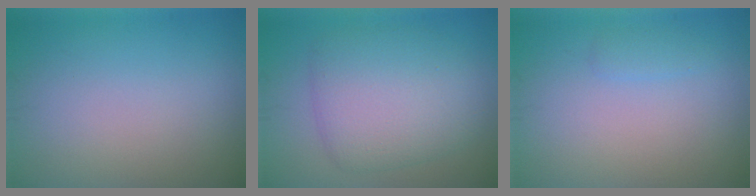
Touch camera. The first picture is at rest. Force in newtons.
{"total": 6.4, "press": 6.3, "slide": 0.4}
{"total": 0.8, "press": 0.8, "slide": 0.1}